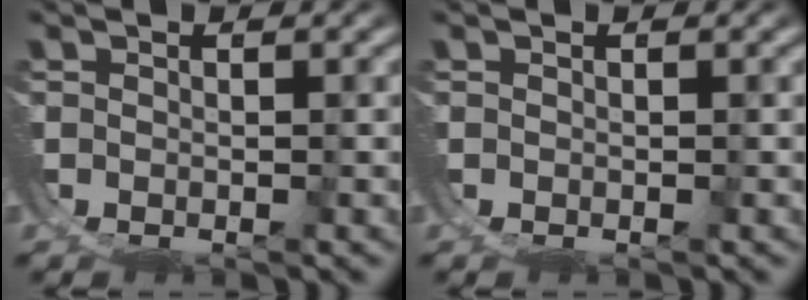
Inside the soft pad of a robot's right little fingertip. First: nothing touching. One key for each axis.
{"total": 0.0}